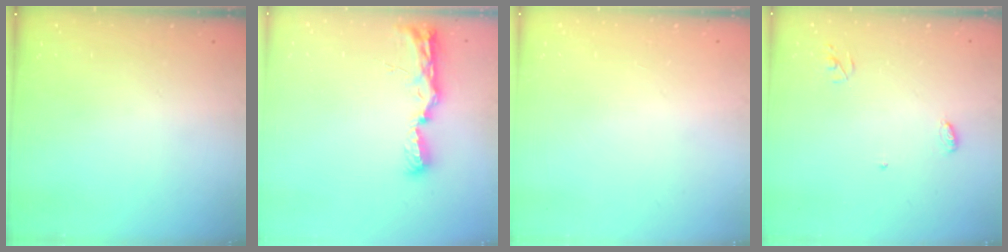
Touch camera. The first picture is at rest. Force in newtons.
{"total": 8.8, "press": 8.7, "slide": 0.9}
{"total": 1.1, "press": 0.8, "slide": 0.7}
{"total": 3.5, "press": 3.5, "slide": 0.2}